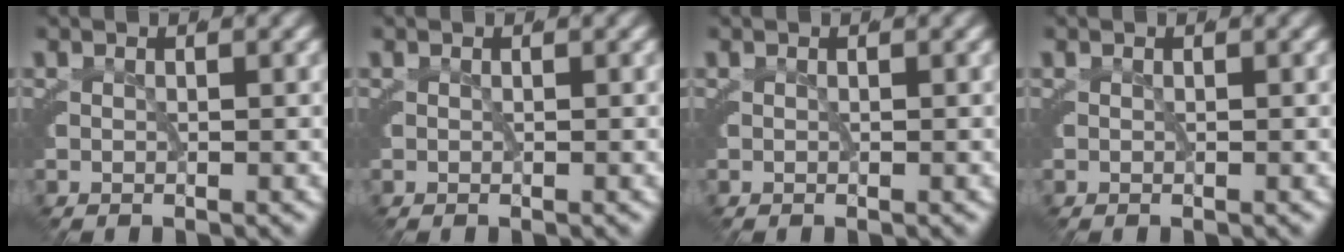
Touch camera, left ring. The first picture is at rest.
{"total": 0.0}
{"total": 0.0}
{"total": 0.0}